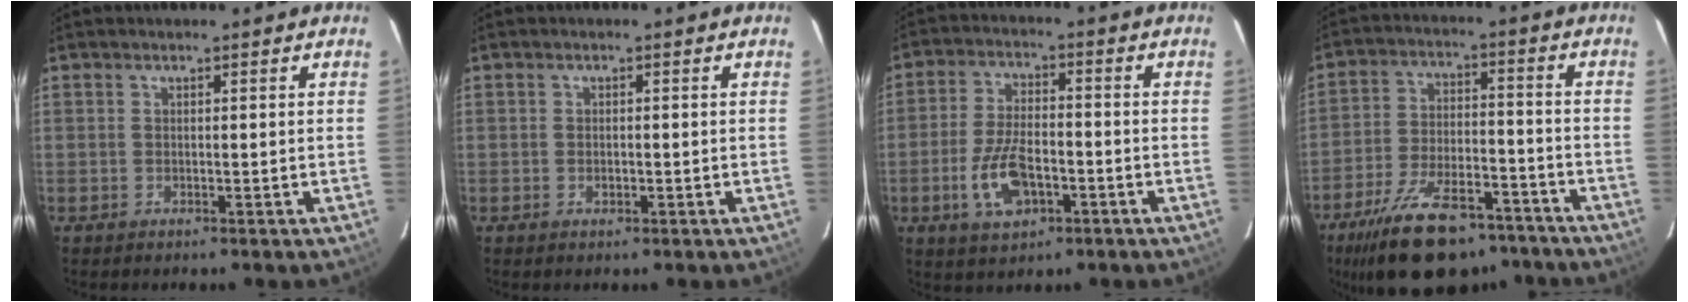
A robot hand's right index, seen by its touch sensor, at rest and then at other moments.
{"total": 1.0, "force": [-0.3, 0.9, 0.4], "torque": [-0.006, 0.001, -0.003]}
{"total": 9.9, "force": [-3.7, 4.9, 7.8], "torque": [-0.163, -0.002, -0.061]}
{"total": 20.7, "force": [-15.5, 8.8, 10.6], "torque": [-0.209, -0.008, -0.232]}